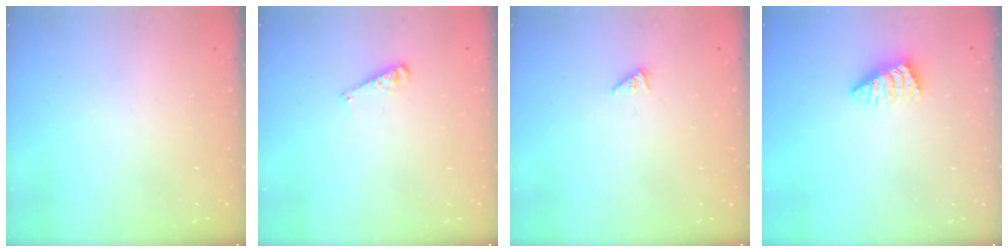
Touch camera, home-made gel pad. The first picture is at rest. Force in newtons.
{"total": 4.8, "press": 4.7, "slide": 0.6}
{"total": 0.0}
{"total": 2.3, "press": 2.2, "slide": 0.4}